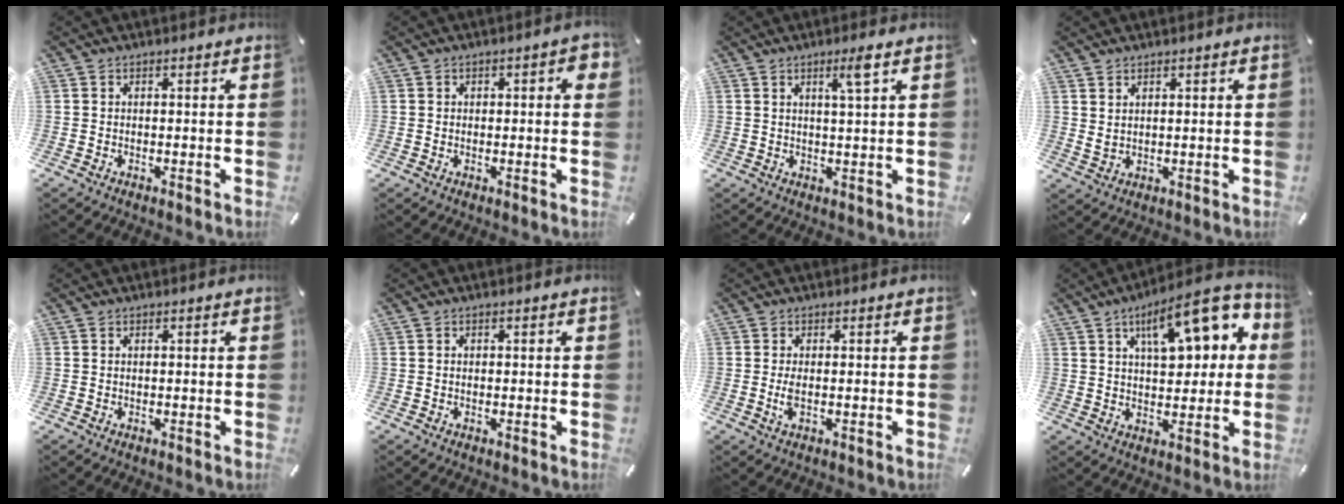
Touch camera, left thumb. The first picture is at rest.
{"total": 2.3, "force": [0.2, 1.4, 1.9], "torque": [-0.019, 0.003, -0.003]}
{"total": 4.8, "force": [2.6, 0.1, 4.1], "torque": [-0.077, -0.002, 0.039]}
{"total": 2.1, "force": [1.7, 0.8, 0.9], "torque": [-0.021, -0.006, 0.032]}
{"total": 0.0}
{"total": 0.5, "force": [0.0, 0.5, 0.2], "torque": [-0.005, 0.002, 0.000]}
{"total": 2.8, "force": [-0.2, 0.9, 2.6], "torque": [-0.062, -0.006, -0.007]}
{"total": 16.6, "force": [6.9, 7.9, 13.0], "torque": [-0.178, -0.020, 0.110]}